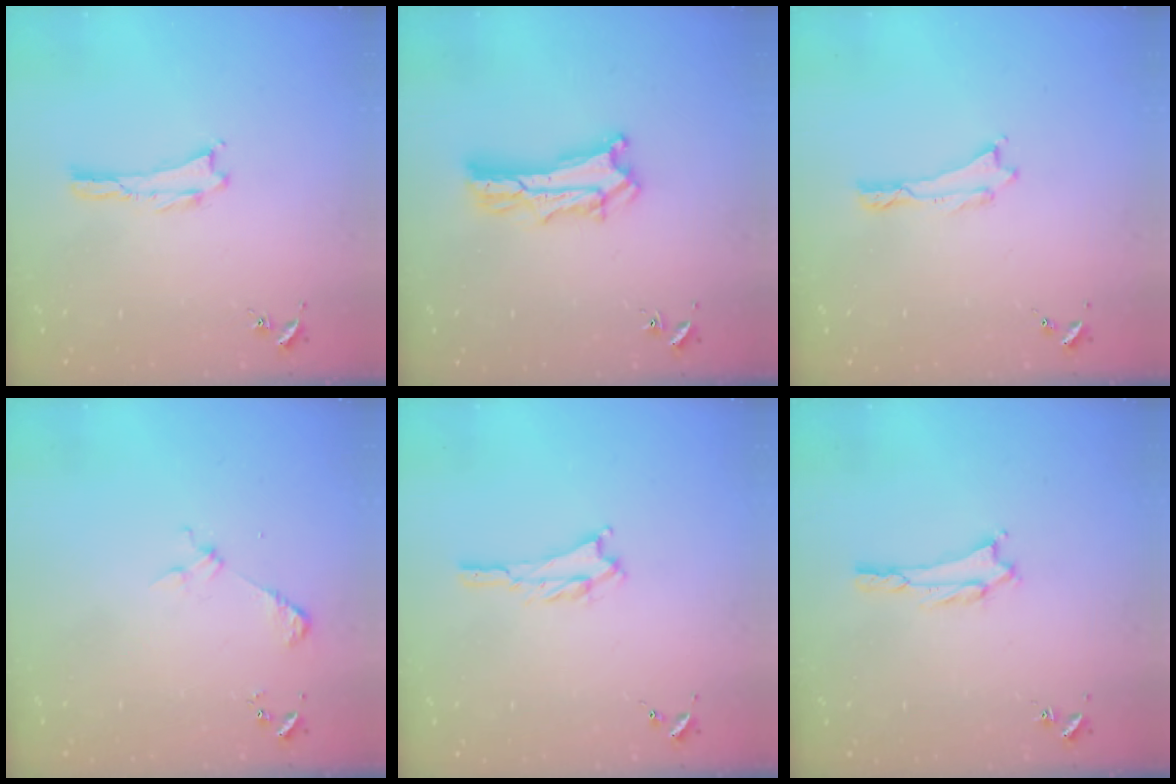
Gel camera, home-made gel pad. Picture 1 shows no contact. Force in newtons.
{"total": 4.6, "press": 4.6, "slide": 0.4}
{"total": 0.0}
{"total": 2.2, "press": 2.2, "slide": 0.2}
{"total": 1.5, "press": 1.5, "slide": 0.3}
{"total": 1.5, "press": 1.5, "slide": 0.3}